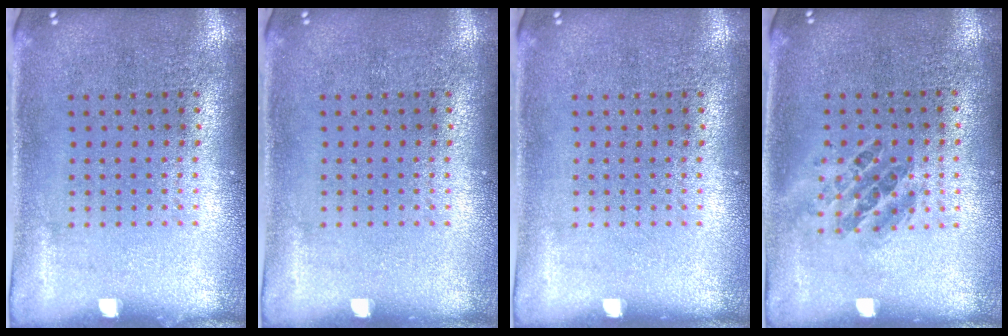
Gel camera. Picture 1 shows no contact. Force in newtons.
{"total": 0.0}
{"total": 0.0}
{"total": 1.0, "press": 0.9, "slide": 0.5}